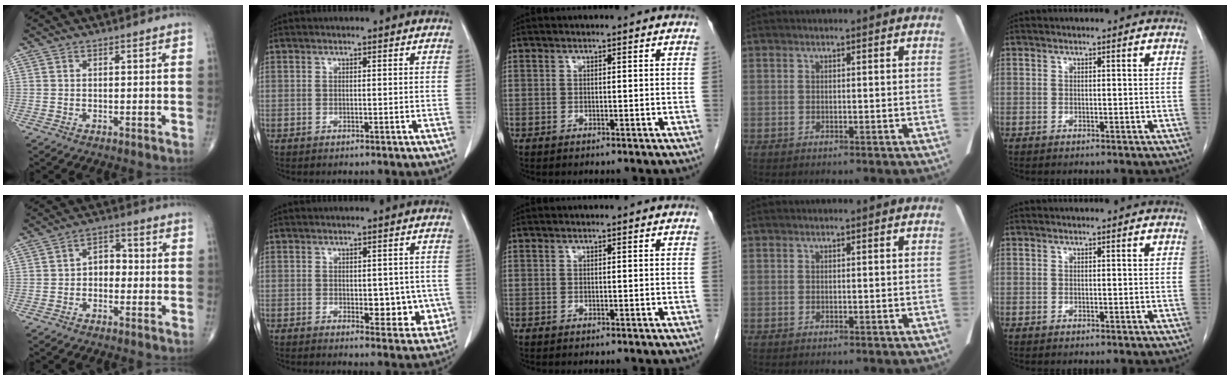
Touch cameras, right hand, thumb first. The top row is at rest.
{"thumb": {"total": 4.6, "force": [-0.7, 3.4, 3.0], "torque": [-0.022, 0.021, -0.025]}, "index": {"total": 5.4, "force": [-0.4, 3.3, 4.3], "torque": [-0.036, -0.001, 0.003]}}